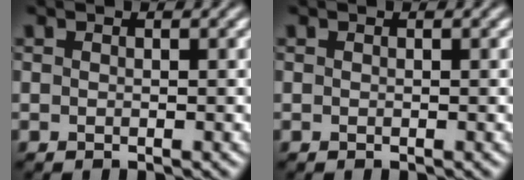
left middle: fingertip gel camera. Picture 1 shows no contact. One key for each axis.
{"total": 0.0}